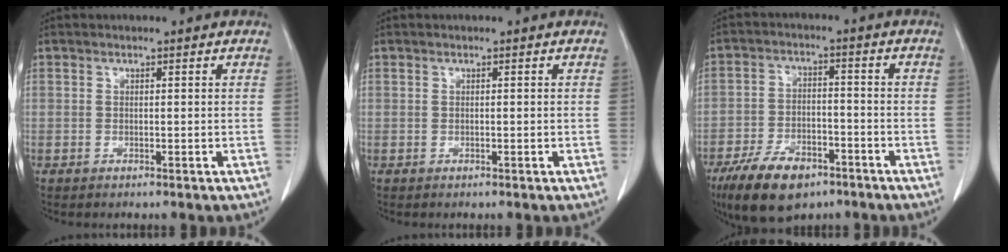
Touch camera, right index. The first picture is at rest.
{"total": 0.0}
{"total": 11.7, "force": [-7.7, 5.5, 6.9], "torque": [-0.130, -0.005, -0.131]}